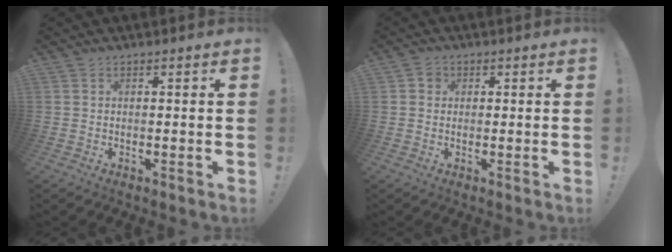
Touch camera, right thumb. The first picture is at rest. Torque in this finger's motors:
{"motor_torque": [0.27, 0.13, 0.31, -0.19, -0.01]}